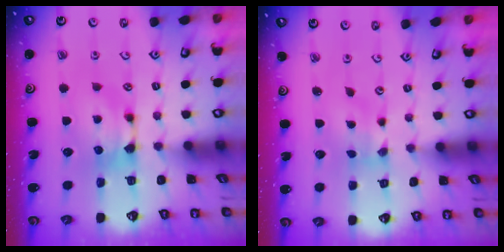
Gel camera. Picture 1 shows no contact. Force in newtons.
{"total": 1.4, "press": 1.0, "slide": 0.9}